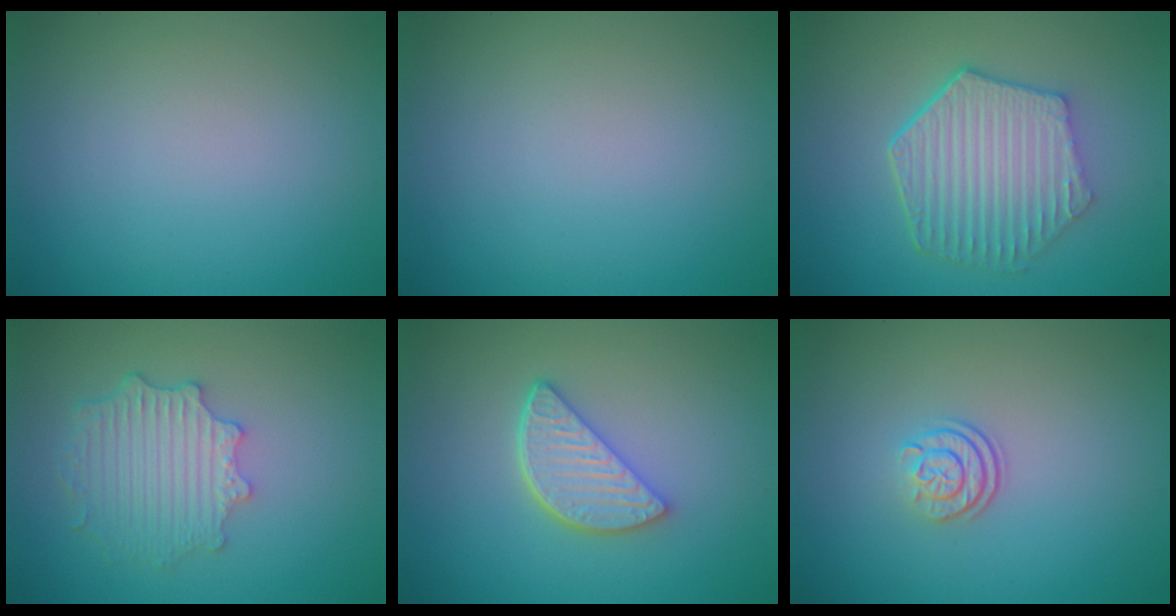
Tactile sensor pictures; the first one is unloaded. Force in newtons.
{"total": 0.0}
{"total": 6.4, "press": 4.9, "slide": 4.2}
{"total": 4.3, "press": 3.5, "slide": 2.5}
{"total": 3.9, "press": 3.2, "slide": 2.3}
{"total": 2.4, "press": 1.8, "slide": 1.6}